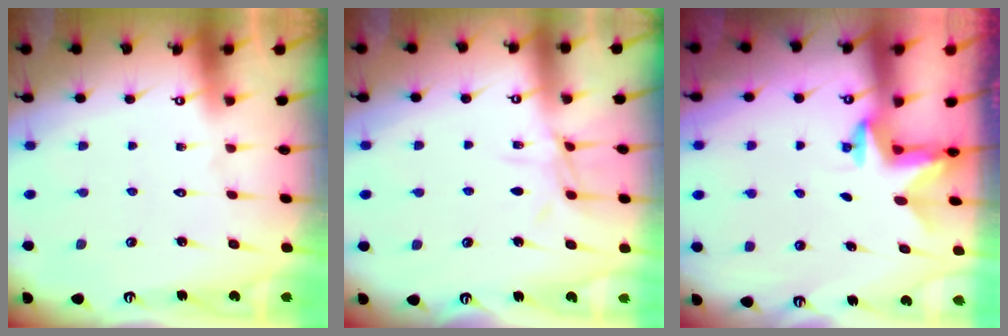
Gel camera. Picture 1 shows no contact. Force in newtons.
{"total": 7.5, "press": 7.5, "slide": 0.6}
{"total": 2.4, "press": 2.4, "slide": 0.4}